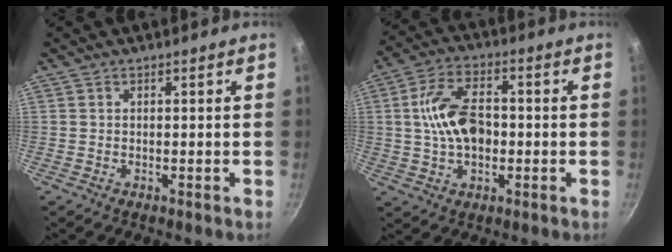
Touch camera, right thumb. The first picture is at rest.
{"total": 11.5, "force": [-0.1, 6.9, 9.1], "torque": [-0.153, 0.024, -0.010]}